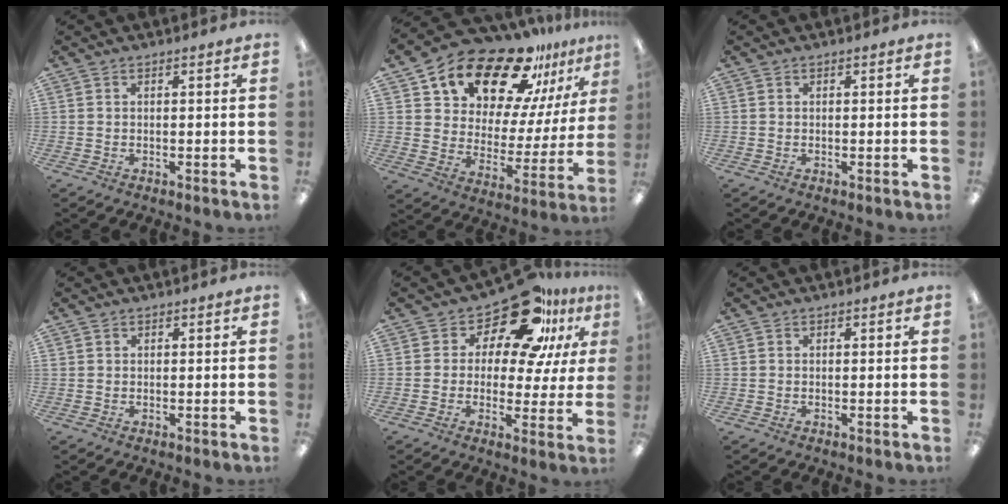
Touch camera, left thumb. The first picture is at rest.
{"total": 21.1, "force": [16.3, 9.4, 9.6], "torque": [-0.169, -0.111, 0.281]}
{"total": 0.0}
{"total": 0.6, "force": [0.2, 0.5, 0.0], "torque": [0.002, 0.004, 0.004]}
{"total": 18.4, "force": [12.7, 8.0, 10.7], "torque": [-0.169, -0.086, 0.215]}
{"total": 0.0}